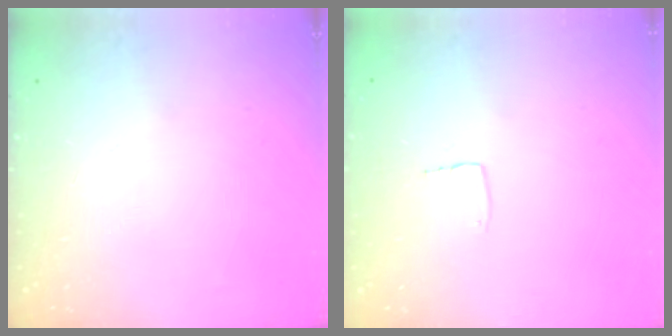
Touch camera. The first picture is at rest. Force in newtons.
{"total": 2.7, "press": 2.7, "slide": 0.1}